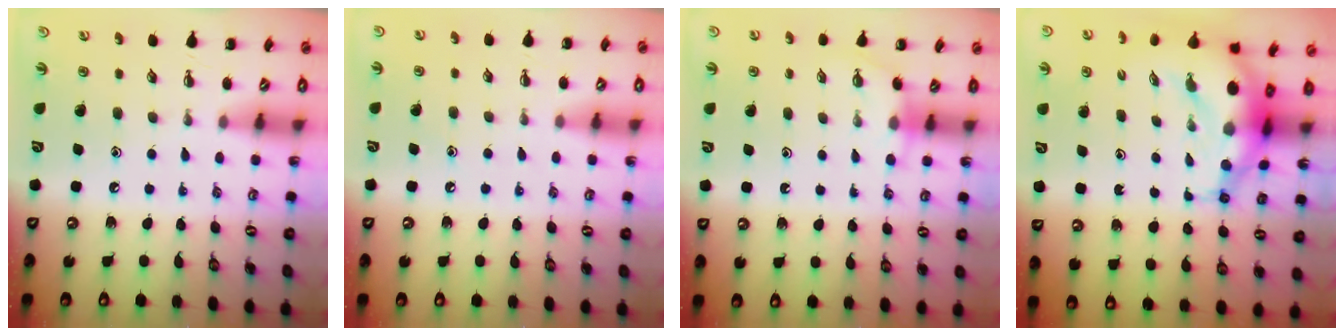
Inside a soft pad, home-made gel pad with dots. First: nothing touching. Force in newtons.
{"total": 4.7, "press": 4.4, "slide": 1.6}
{"total": 3.8, "press": 3.7, "slide": 1.1}
{"total": 9.8, "press": 9.5, "slide": 2.3}